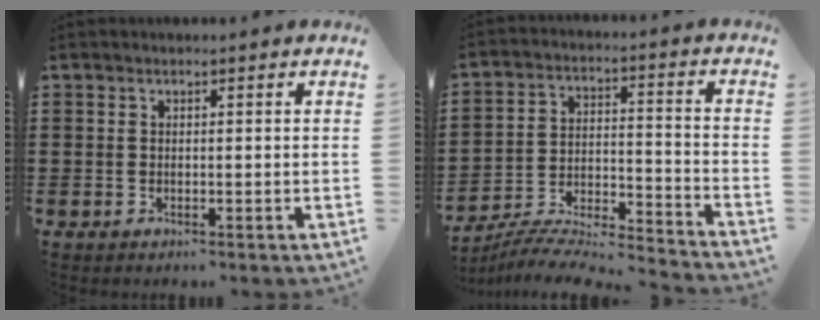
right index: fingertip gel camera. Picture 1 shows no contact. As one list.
[{"total": 6.2, "force": [-5.9, 0.4, 1.9], "torque": [-0.041, -0.012, -0.118]}]